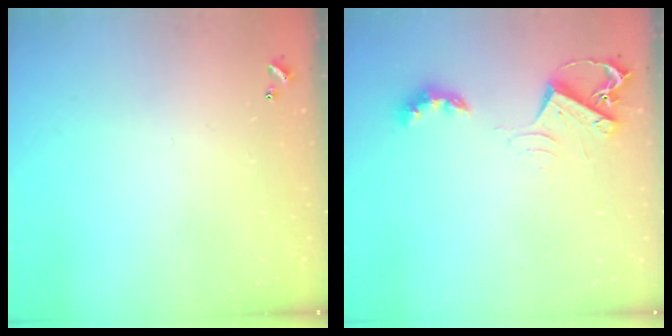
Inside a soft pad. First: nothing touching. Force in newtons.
{"total": 7.5, "press": 7.5, "slide": 0.8}